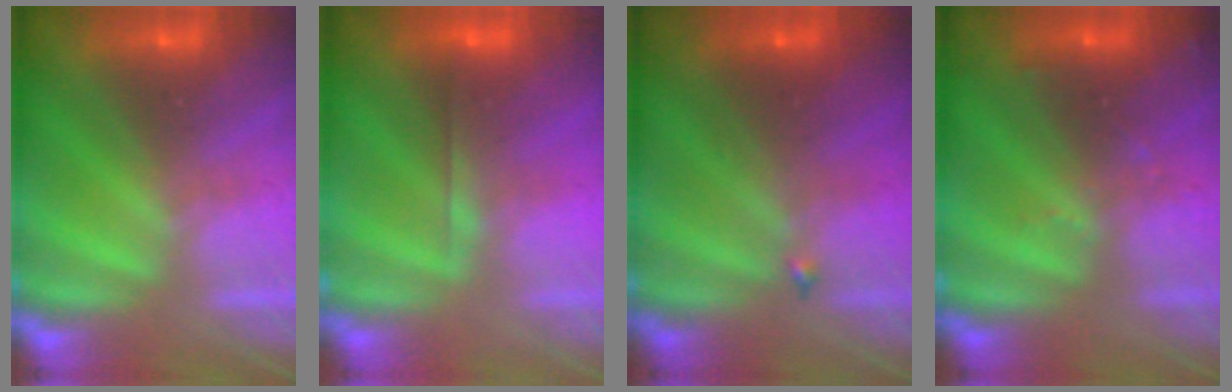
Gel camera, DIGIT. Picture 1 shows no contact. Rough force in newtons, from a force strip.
{"total": 2.5}
{"total": 1.9}
{"total": 3.1}